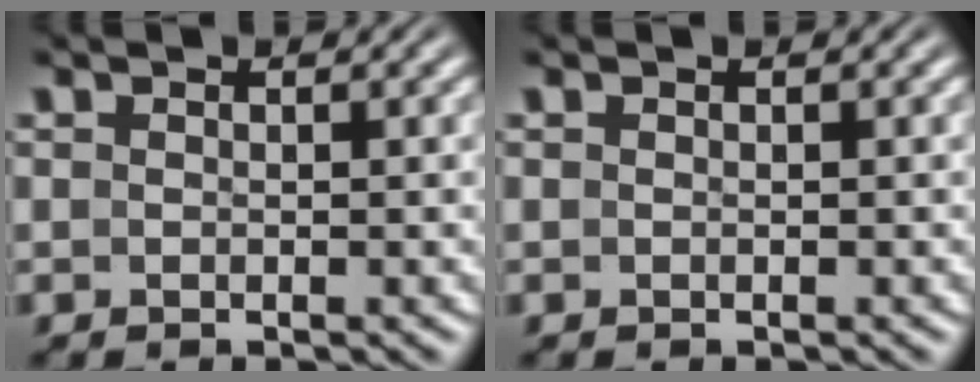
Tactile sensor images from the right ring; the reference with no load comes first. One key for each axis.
{"total": 0.0}